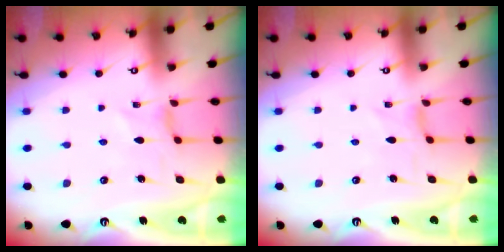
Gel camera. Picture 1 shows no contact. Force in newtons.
{"total": 0.0}